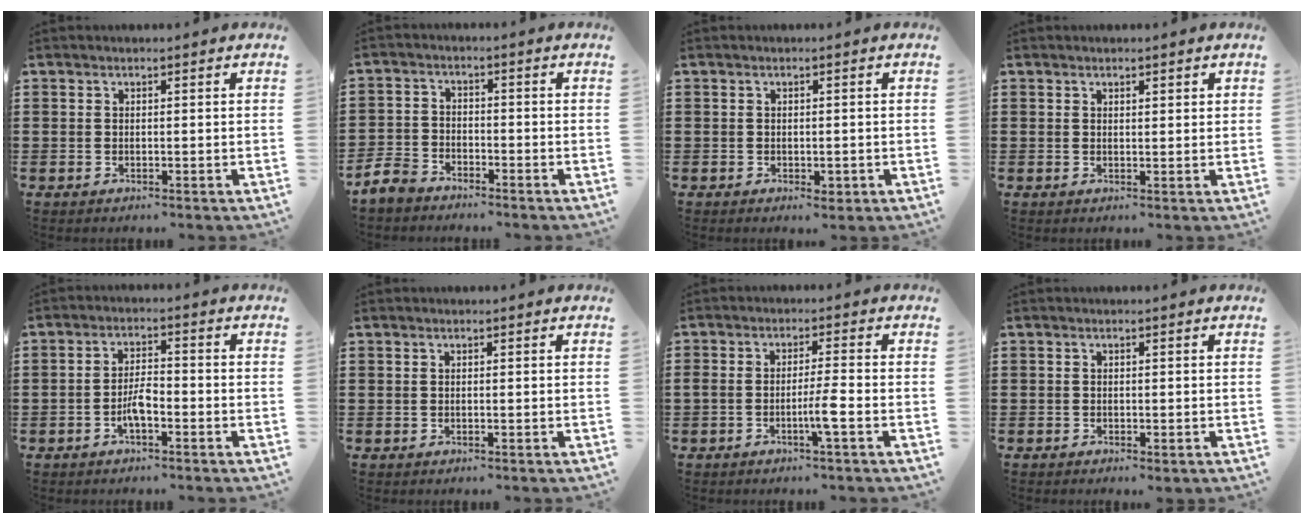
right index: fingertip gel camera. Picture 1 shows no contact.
{"total": 4.2, "force": [-3.8, 1.6, 0.9], "torque": [-0.048, -0.002, -0.087]}
{"total": 1.2, "force": [-0.5, 0.8, 0.7], "torque": [-0.015, 0.001, -0.010]}
{"total": 0.9, "force": [0.6, 0.4, 0.4], "torque": [0.000, 0.000, 0.010]}
{"total": 3.9, "force": [-1.8, 1.2, 3.3], "torque": [-0.072, 0.001, -0.037]}
{"total": 0.0}
{"total": 4.2, "force": [-1.8, 0.1, 3.8], "torque": [-0.074, -0.006, -0.036]}
{"total": 0.6, "force": [-0.4, 0.4, 0.0], "torque": [-0.001, 0.003, -0.011]}